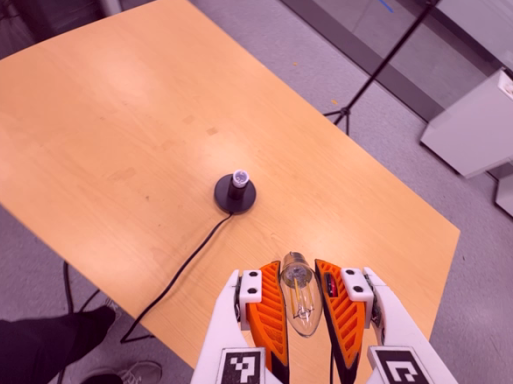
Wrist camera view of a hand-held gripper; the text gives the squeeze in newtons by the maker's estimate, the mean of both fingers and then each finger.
{"total": 22.8, "left": 23.5, "right": 22.2}